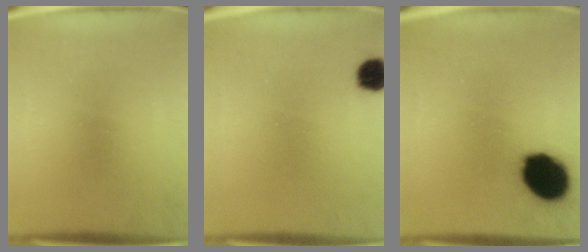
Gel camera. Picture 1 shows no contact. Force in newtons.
{"total": 4.2}
{"total": 14.4}